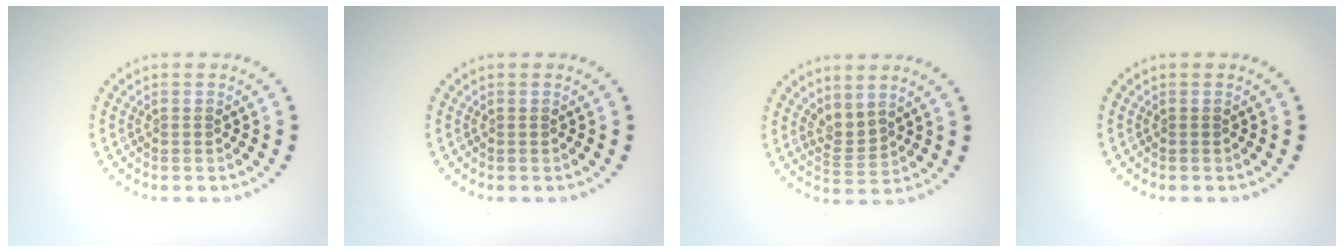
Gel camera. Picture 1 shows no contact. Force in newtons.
{"total": 0.0}
{"total": 2.0, "press": 1.4, "slide": 1.4}
{"total": 0.0}